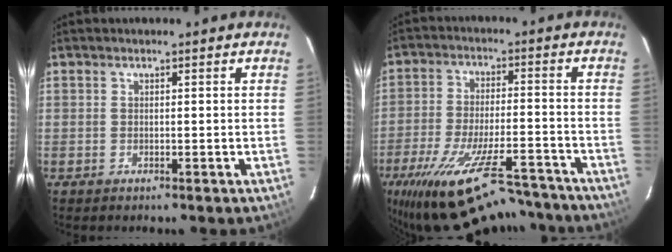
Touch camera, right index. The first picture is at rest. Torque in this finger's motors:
{"motor_torque": [1.96, -0.18, 1.05, 0.21]}